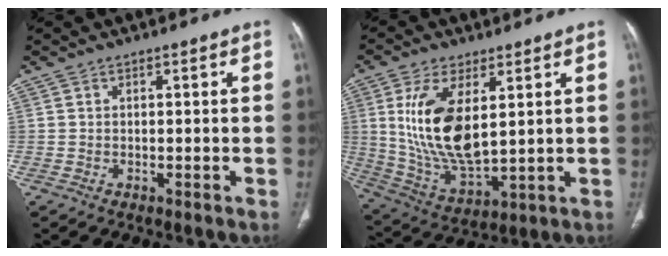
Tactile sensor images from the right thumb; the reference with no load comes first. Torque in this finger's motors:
{"motor_torque": [-0.92, 1.71, 1.92, 0.44, 0.63]}